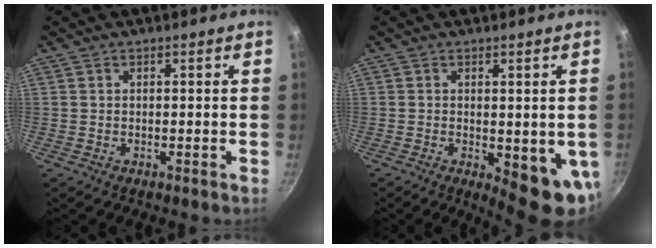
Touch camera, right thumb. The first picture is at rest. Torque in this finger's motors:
{"motor_torque": [-0.01, 0.66, 0.11, -0.08, 0.22]}